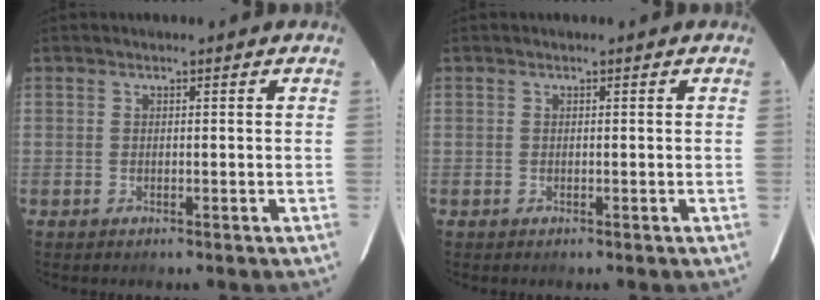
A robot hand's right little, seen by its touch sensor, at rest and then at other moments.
{"total": 0.0}